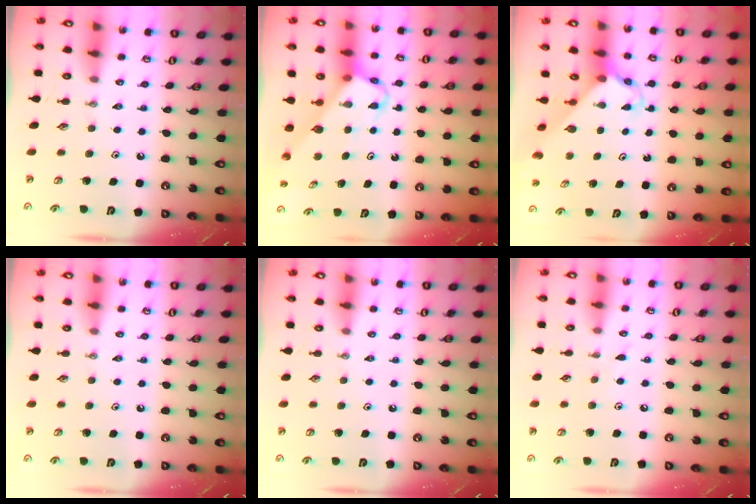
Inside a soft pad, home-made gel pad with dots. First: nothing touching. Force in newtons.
{"total": 4.2, "press": 4.2, "slide": 0.3}
{"total": 2.7, "press": 2.7, "slide": 0.2}
{"total": 0.0}
{"total": 0.0}
{"total": 3.0, "press": 3.0, "slide": 0.4}